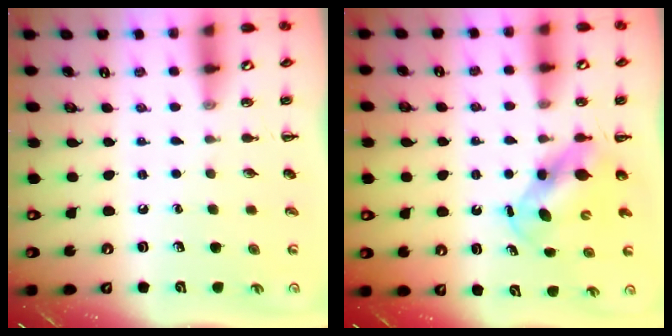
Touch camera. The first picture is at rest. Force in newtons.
{"total": 6.3, "press": 6.2, "slide": 1.1}